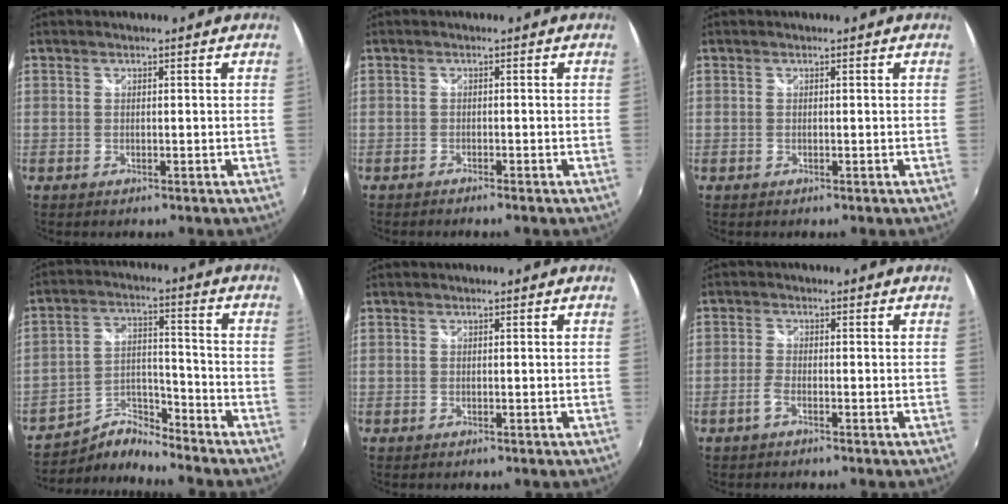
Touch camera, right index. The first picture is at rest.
{"total": 1.2, "force": [-1.1, 0.2, 0.4], "torque": [-0.017, -0.003, -0.023]}
{"total": 0.0}
{"total": 7.6, "force": [-7.4, 1.7, 0.5], "torque": [-0.018, 0.031, -0.149]}
{"total": 0.0}
{"total": 2.0, "force": [-1.3, 0.5, 1.4], "torque": [-0.042, 0.002, -0.032]}